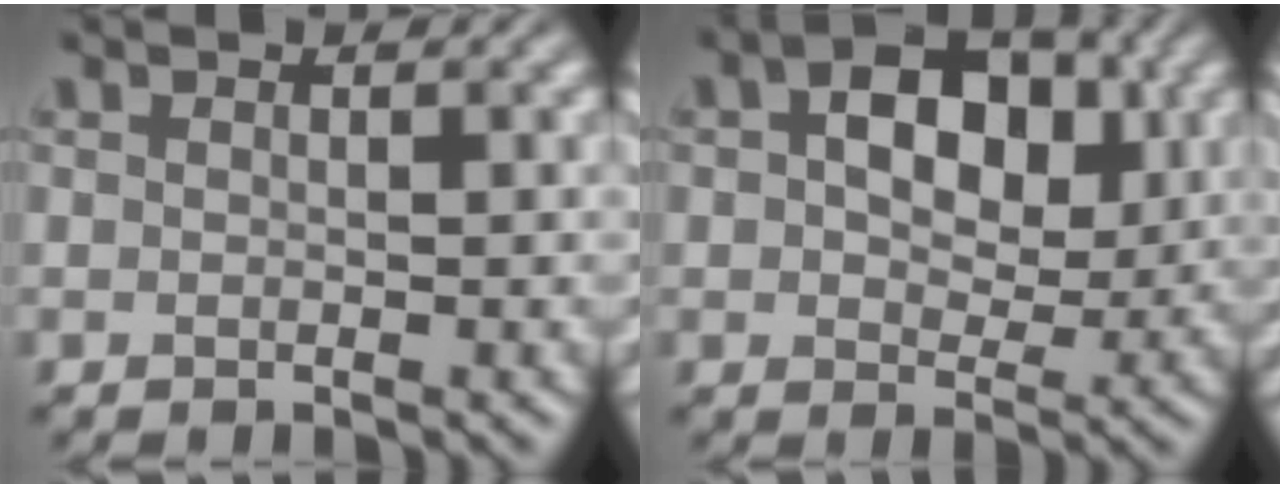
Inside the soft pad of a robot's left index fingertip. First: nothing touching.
{"total": 7.5, "force": [1.6, 4.8, 5.4], "torque": [-0.084, 0.007, 0.017]}